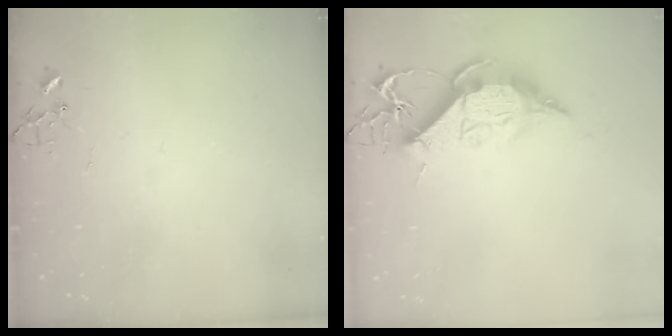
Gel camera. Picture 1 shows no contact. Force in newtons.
{"total": 13.9, "press": 13.9, "slide": 1.1}